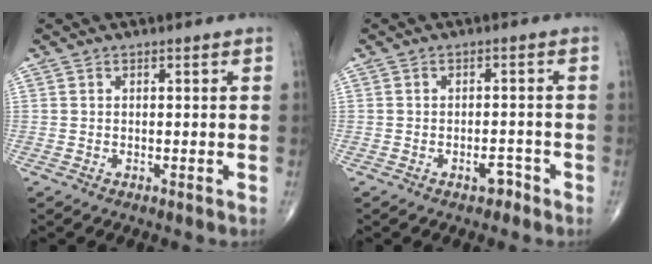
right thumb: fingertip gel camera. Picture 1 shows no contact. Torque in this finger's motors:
{"motor_torque": [3.60, 1.41, 0.29, -0.21, 0.09]}